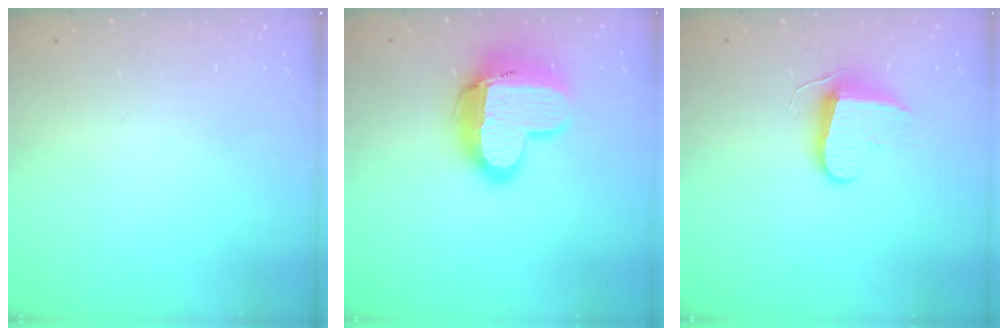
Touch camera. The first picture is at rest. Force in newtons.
{"total": 15.3, "press": 15.2, "slide": 1.2}
{"total": 9.6, "press": 9.5, "slide": 0.7}